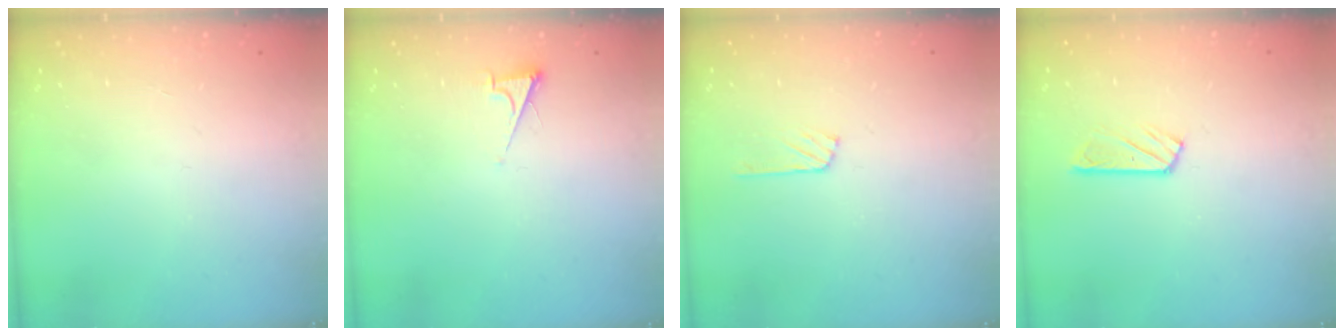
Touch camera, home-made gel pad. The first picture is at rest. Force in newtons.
{"total": 3.5, "press": 3.5, "slide": 0.3}
{"total": 6.3, "press": 6.3, "slide": 0.7}
{"total": 4.7, "press": 4.6, "slide": 0.3}